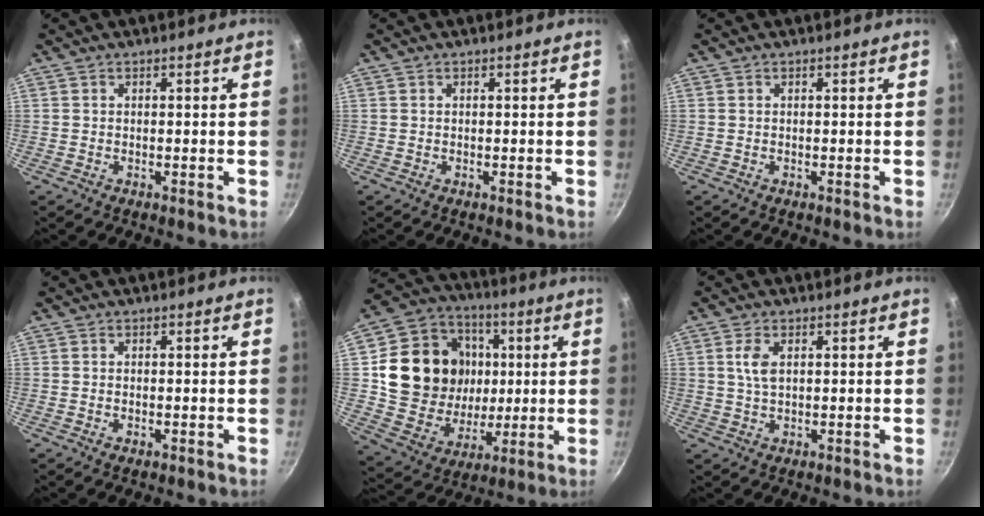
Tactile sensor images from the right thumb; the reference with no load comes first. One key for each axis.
{"total": 0.0}
{"total": 0.0}
{"total": 0.6, "fx": -0.1, "fy": 0.3, "fz": 0.6, "tx": -0.009, "ty": 0.000, "tz": -0.003}
{"total": 21.9, "fx": 3.4, "fy": 18.2, "fz": 11.6, "tx": -0.188, "ty": 0.009, "tz": 0.070}
{"total": 3.9, "fx": 1.0, "fy": 2.1, "fz": 3.1, "tx": -0.060, "ty": 0.000, "tz": 0.020}